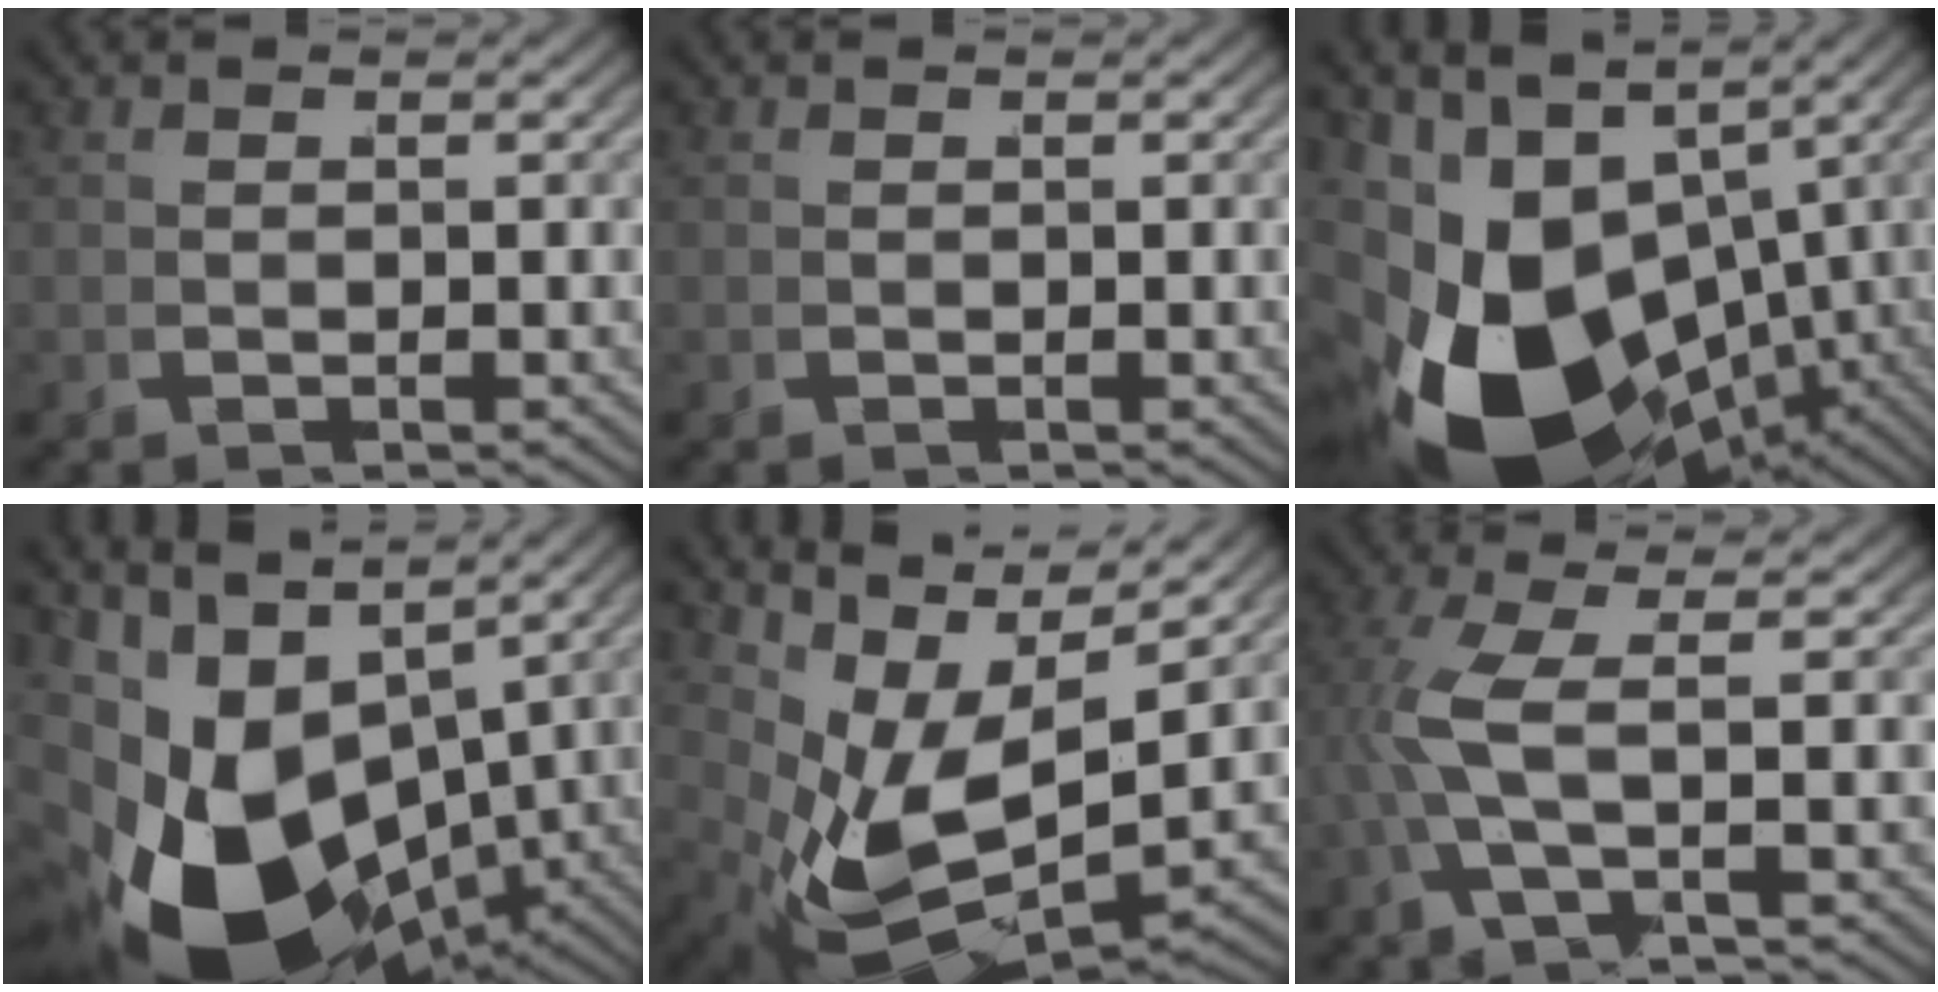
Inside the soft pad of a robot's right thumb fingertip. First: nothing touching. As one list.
[{"total": 0.0}, {"total": 19.4, "force": [-5.3, 12.3, 14.1], "torque": [-0.260, -0.060, -0.053]}, {"total": 18.0, "force": [-4.2, 11.8, 12.9], "torque": [-0.249, -0.059, -0.038]}, {"total": 10.5, "force": [0.2, 5.4, 8.9], "torque": [-0.187, -0.037, 0.025]}, {"total": 4.5, "force": [0.8, 0.5, 4.4], "torque": [-0.114, 0.005, 0.015]}]